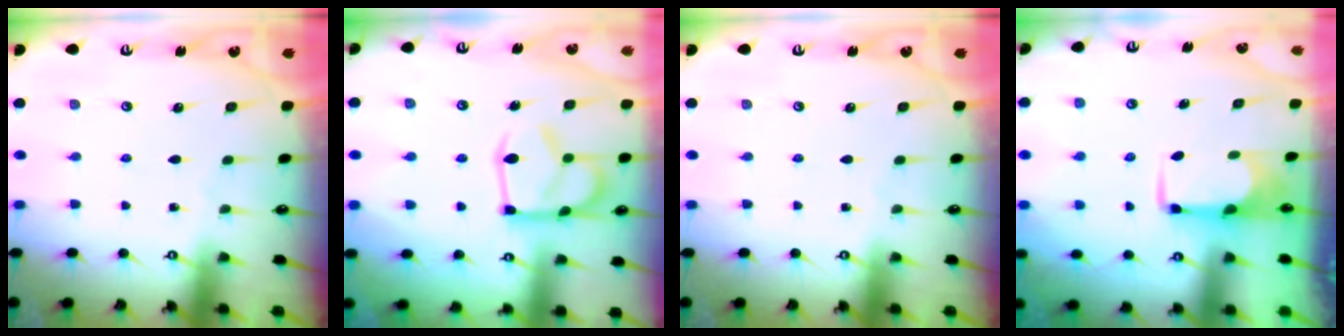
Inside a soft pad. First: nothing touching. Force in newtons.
{"total": 8.6, "press": 8.5, "slide": 1.6}
{"total": 0.0}
{"total": 1.9, "press": 1.6, "slide": 1.0}